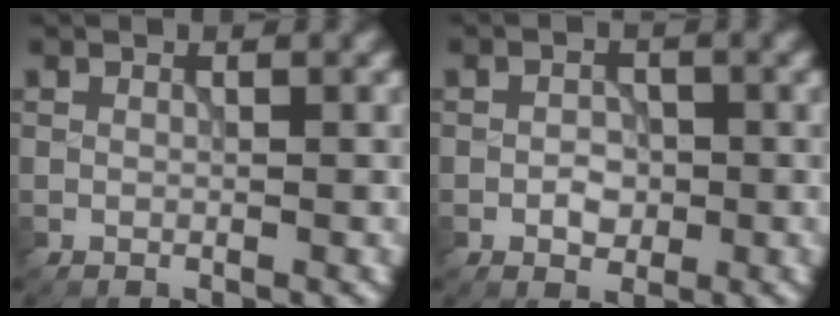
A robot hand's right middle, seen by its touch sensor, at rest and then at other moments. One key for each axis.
{"total": 2.0, "fx": -0.6, "fy": 1.4, "fz": 1.3, "tx": -0.021, "ty": 0.000, "tz": -0.012}